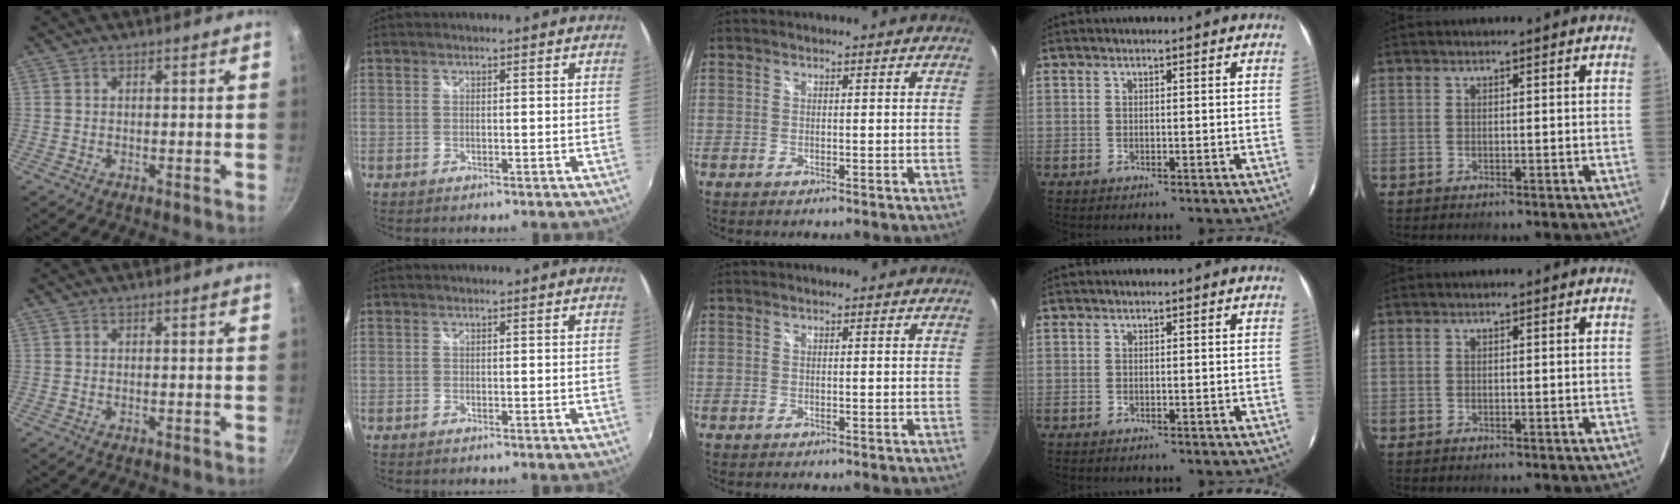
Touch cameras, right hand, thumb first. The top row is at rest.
{}